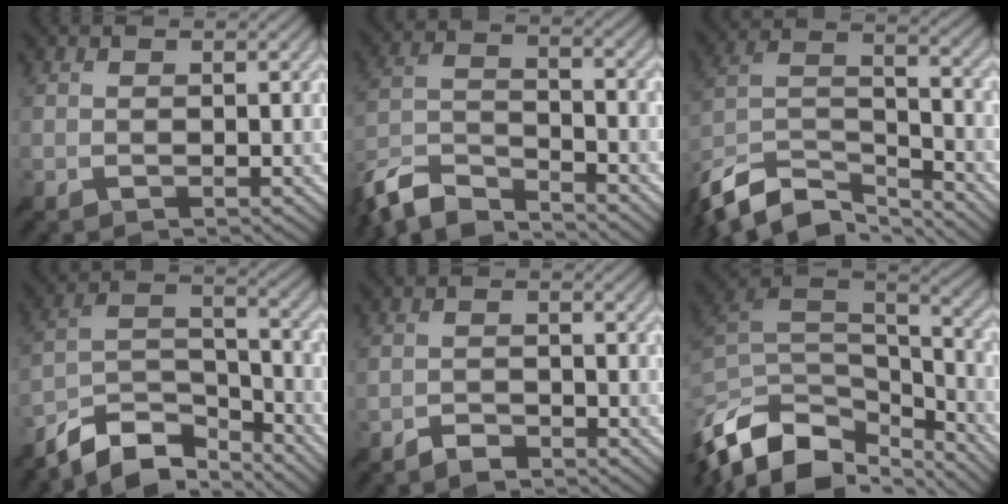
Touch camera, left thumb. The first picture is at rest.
{"total": 9.8, "force": [-8.7, 2.2, 3.9], "torque": [-0.083, -0.006, -0.179]}
{"total": 12.9, "force": [-10.2, 5.0, 6.2], "torque": [-0.152, -0.009, -0.189]}
{"total": 10.1, "force": [-8.7, 3.2, 4.0], "torque": [-0.075, 0.005, -0.171]}
{"total": 2.1, "force": [-1.8, 0.9, 0.5], "torque": [-0.004, 0.002, -0.036]}
{"total": 14.2, "force": [-8.7, 7.4, 8.4], "torque": [-0.234, -0.016, -0.147]}